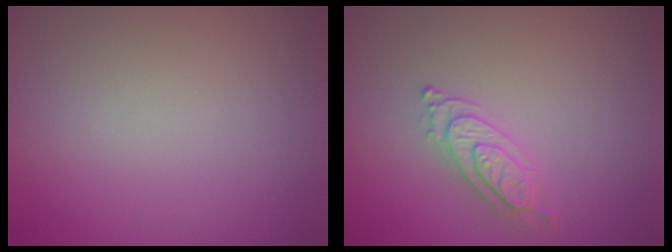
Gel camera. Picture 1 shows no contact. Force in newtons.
{"total": 2.2, "press": 2.2, "slide": 0.4}